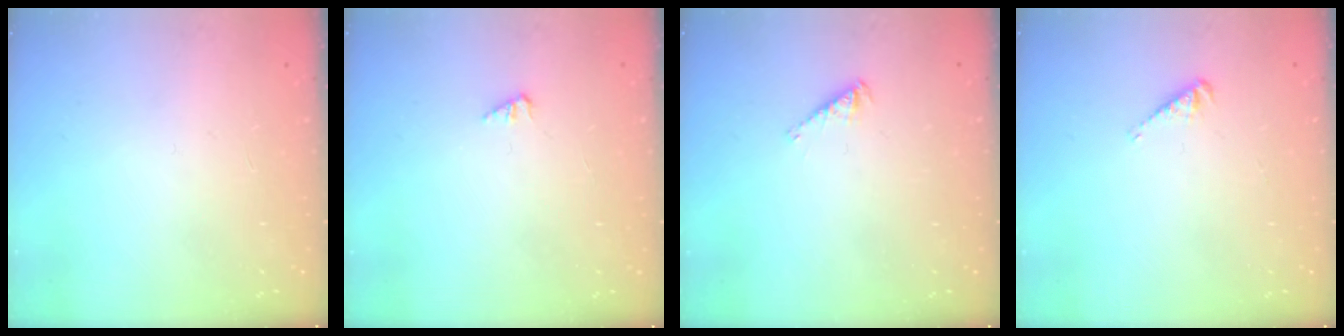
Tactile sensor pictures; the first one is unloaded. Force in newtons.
{"total": 1.3, "press": 1.3, "slide": 0.1}
{"total": 2.8, "press": 2.7, "slide": 0.5}
{"total": 2.6, "press": 2.5, "slide": 0.4}